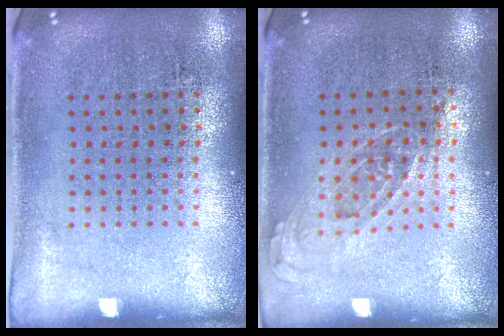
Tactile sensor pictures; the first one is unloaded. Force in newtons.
{"total": 0.7, "press": 0.7, "slide": 0.3}